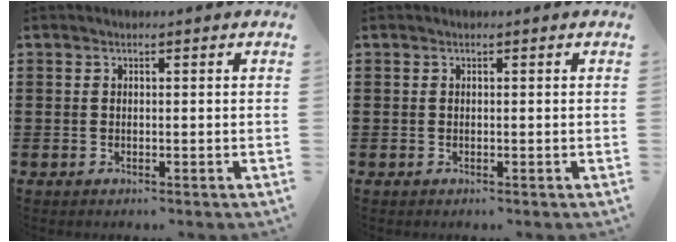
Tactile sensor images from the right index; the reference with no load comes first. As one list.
[{"total": 0.0}]